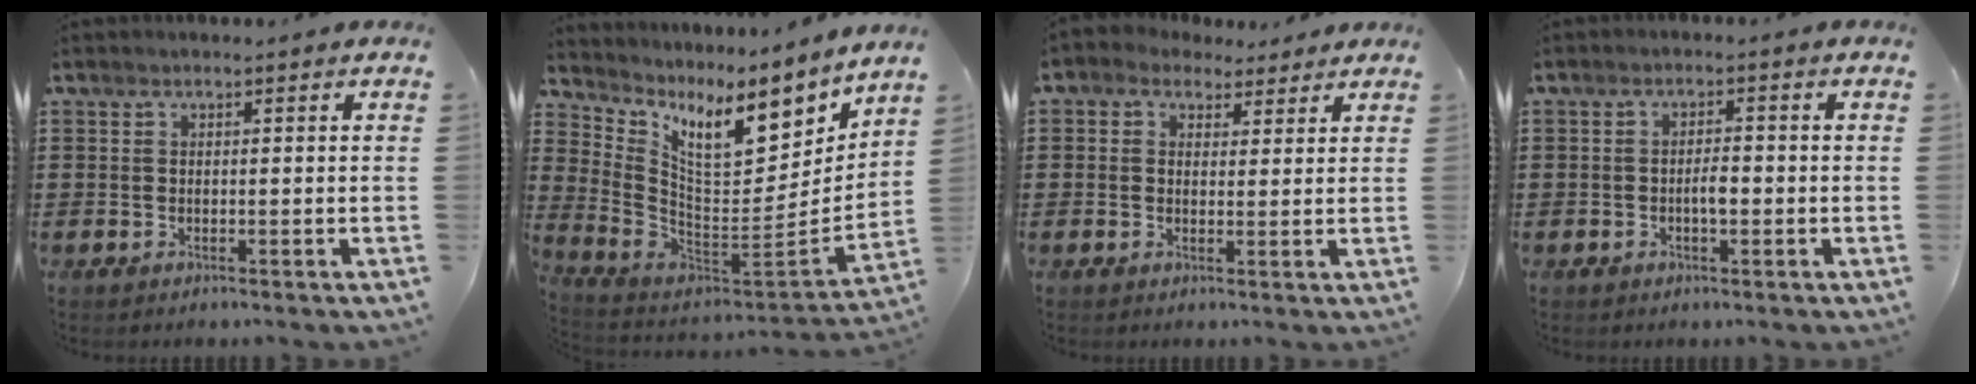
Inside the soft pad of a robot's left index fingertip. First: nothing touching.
{"total": 11.4, "force": [7.2, 3.9, 8.0], "torque": [-0.168, -0.046, 0.123]}
{"total": 2.3, "force": [1.5, 1.6, 0.5], "torque": [-0.019, 0.007, 0.027]}
{"total": 2.6, "force": [-0.6, 0.9, 2.4], "torque": [-0.038, 0.002, -0.014]}